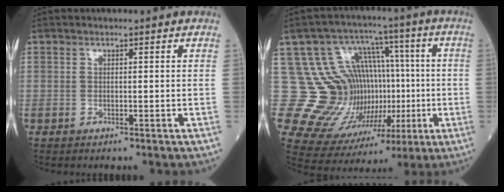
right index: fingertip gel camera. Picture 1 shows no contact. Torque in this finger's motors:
{"motor_torque": [0.13, 0.06, 0.01, -0.05]}